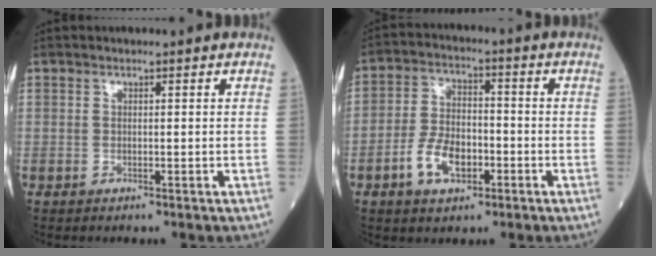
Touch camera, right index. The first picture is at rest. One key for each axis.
{"total": 7.6, "fx": -3.2, "fy": 4.1, "fz": 5.5, "tx": -0.113, "ty": 0.010, "tz": -0.060}